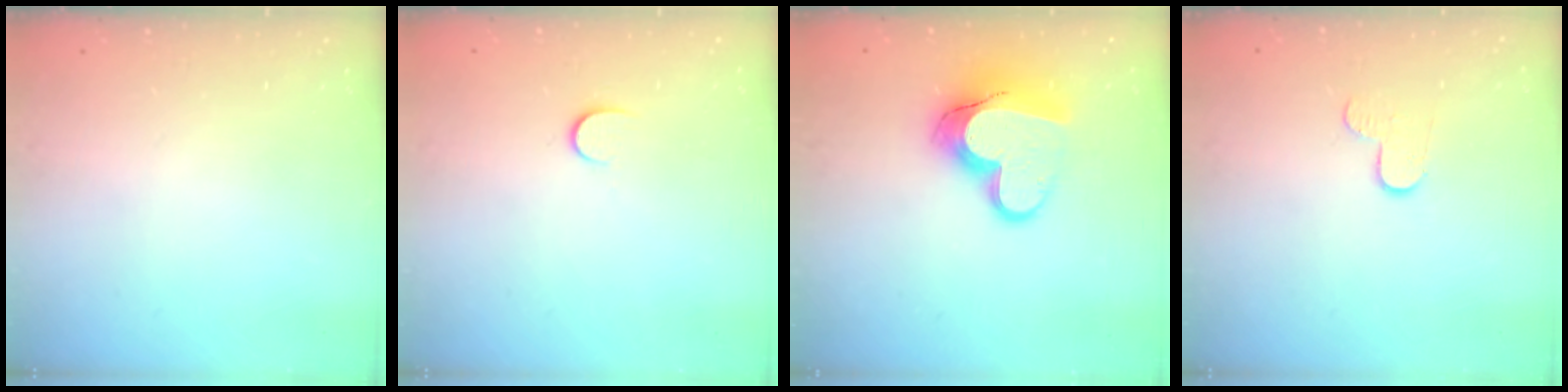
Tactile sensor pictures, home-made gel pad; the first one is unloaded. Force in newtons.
{"total": 5.7, "press": 5.6, "slide": 0.7}
{"total": 16.2, "press": 16.2, "slide": 1.3}
{"total": 5.5, "press": 5.5, "slide": 0.5}